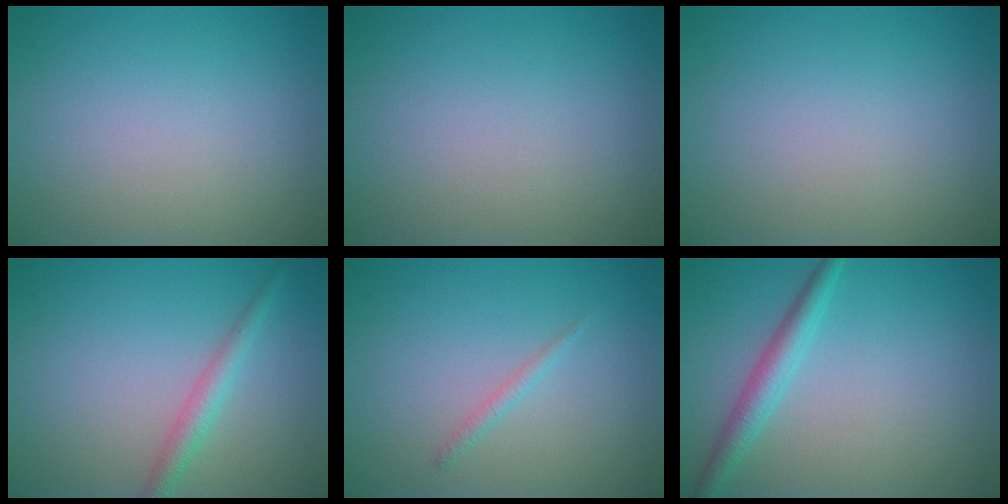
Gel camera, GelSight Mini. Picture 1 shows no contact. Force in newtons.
{"total": 0.0}
{"total": 0.0}
{"total": 2.1, "press": 2.1, "slide": 0.1}
{"total": 0.9, "press": 0.9, "slide": 0.0}
{"total": 2.7, "press": 2.7, "slide": 0.1}